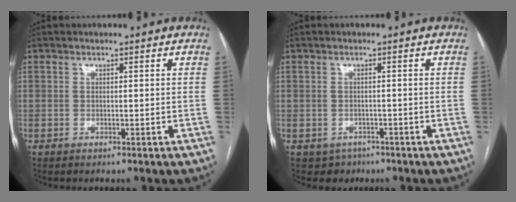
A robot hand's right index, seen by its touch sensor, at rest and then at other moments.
{"total": 2.8, "force": [-1.5, 2.3, 0.1], "torque": [-0.001, 0.007, -0.016]}